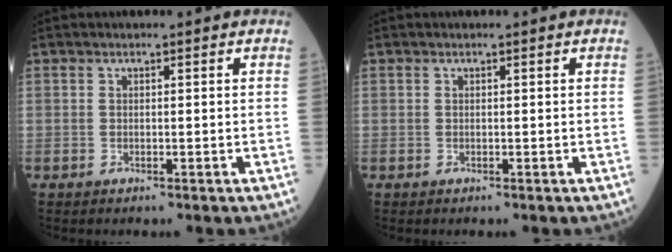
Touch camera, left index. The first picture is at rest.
{"total": 0.0}